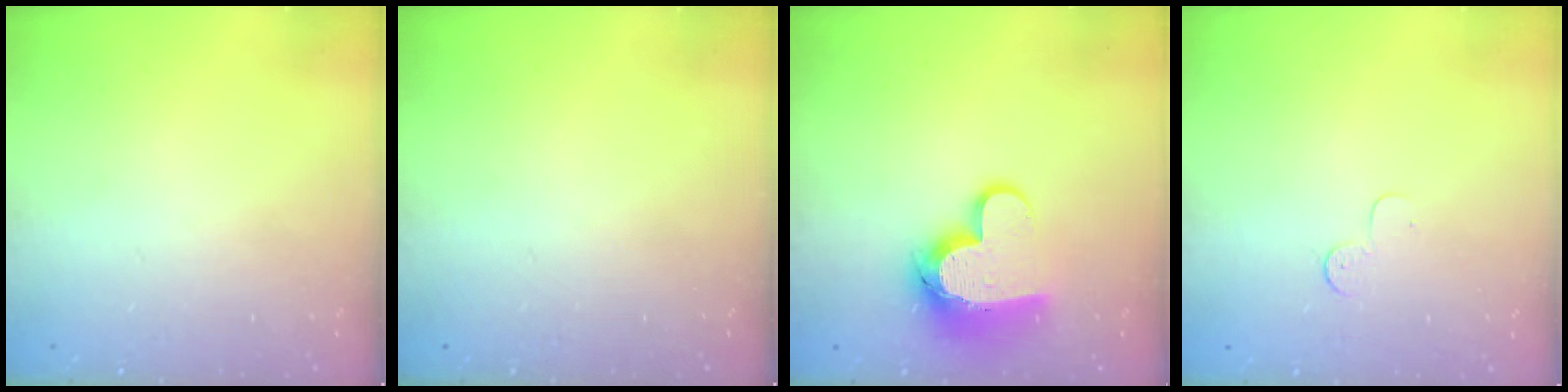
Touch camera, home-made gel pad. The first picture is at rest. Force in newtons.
{"total": 0.0}
{"total": 13.2, "press": 13.2, "slide": 0.9}
{"total": 3.6, "press": 3.5, "slide": 0.3}